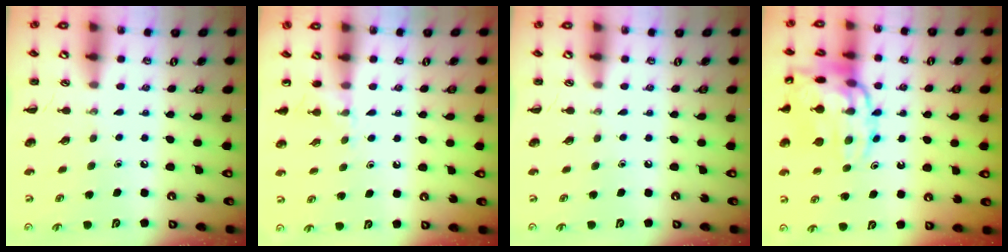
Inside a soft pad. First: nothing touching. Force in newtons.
{"total": 6.9, "press": 6.6, "slide": 2.1}
{"total": 0.0}
{"total": 18.1, "press": 18.0, "slide": 1.8}